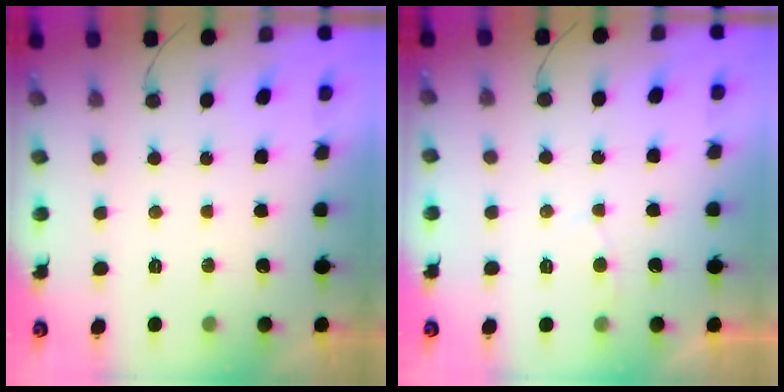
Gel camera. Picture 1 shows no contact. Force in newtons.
{"total": 2.0, "press": 2.0, "slide": 0.2}